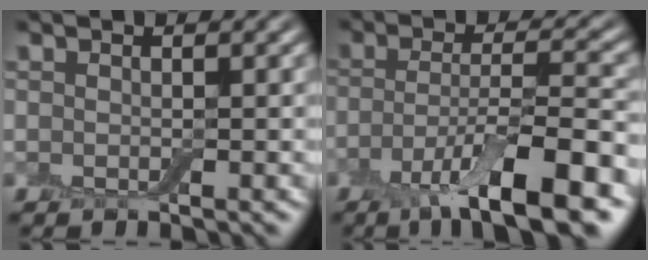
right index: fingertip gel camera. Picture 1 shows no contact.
{"total": 9.4, "force": [-5.1, 1.9, 7.7], "torque": [-0.129, -0.004, -0.090]}